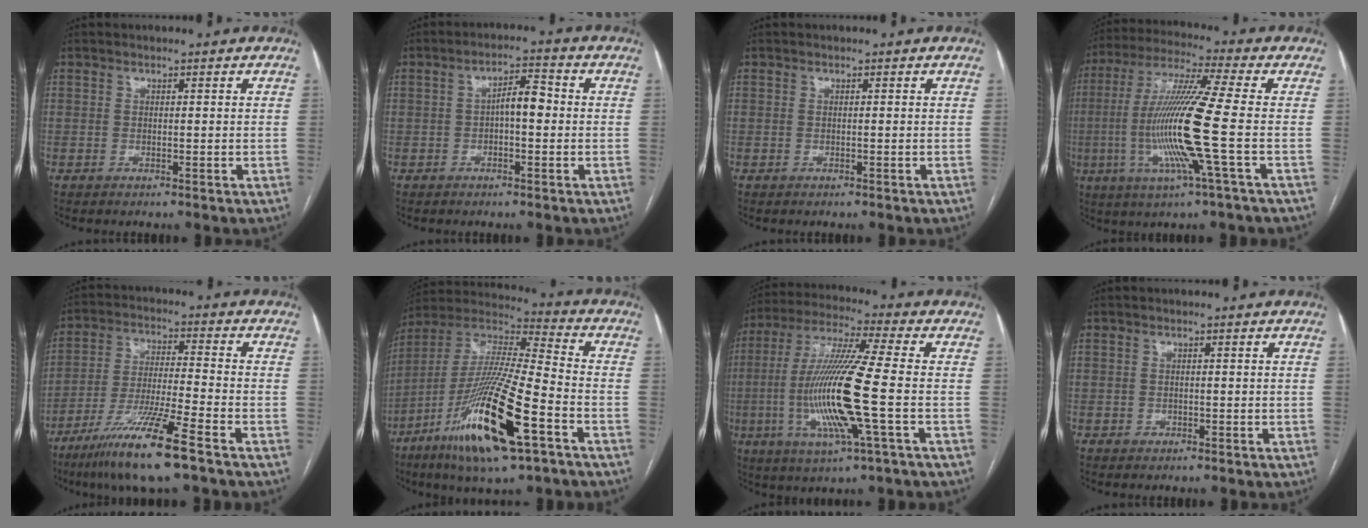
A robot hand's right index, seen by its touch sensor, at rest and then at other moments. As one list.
[{"total": 4.5, "force": [-0.2, 1.5, 4.2], "torque": [-0.068, 0.019, -0.005]}, {"total": 0.0}, {"total": 15.5, "force": [-2.8, -1.1, 15.3], "torque": [-0.314, -0.011, -0.065]}, {"total": 13.3, "force": [-8.4, -0.2, 10.3], "torque": [-0.204, -0.035, -0.155]}, {"total": 22.2, "force": [-10.0, 2.5, 19.6], "torque": [-0.410, -0.041, -0.183]}, {"total": 16.7, "force": [-3.1, 0.2, 16.4], "torque": [-0.341, -0.012, -0.066]}, {"total": 1.1, "force": [-0.4, 1.0, 0.0], "torque": [-0.001, 0.005, -0.006]}]